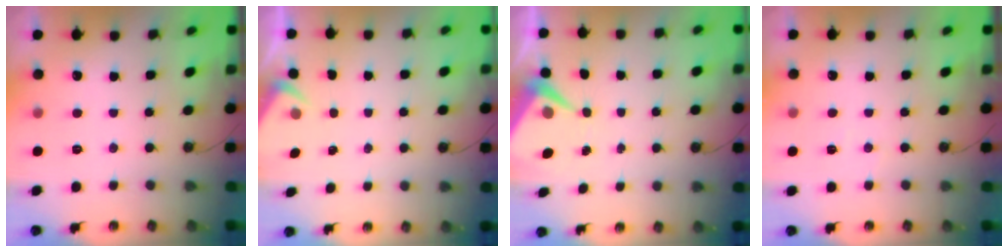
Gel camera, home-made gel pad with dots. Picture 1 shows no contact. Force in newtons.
{"total": 2.6, "press": 2.5, "slide": 0.5}
{"total": 6.2, "press": 6.2, "slide": 0.7}
{"total": 2.2, "press": 2.2, "slide": 0.4}